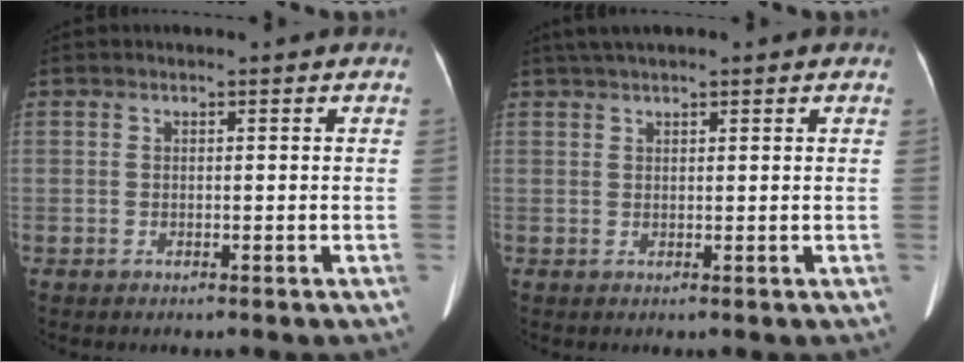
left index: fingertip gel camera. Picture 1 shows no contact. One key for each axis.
{"total": 4.7, "fx": 3.6, "fy": 0.8, "fz": 2.9, "tx": -0.049, "ty": 0.033, "tz": 0.061}